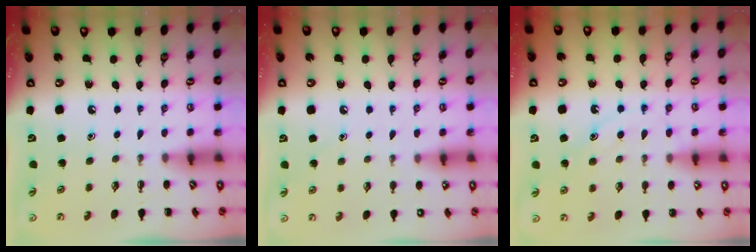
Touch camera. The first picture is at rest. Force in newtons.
{"total": 6.2, "press": 6.0, "slide": 1.7}
{"total": 12.3, "press": 12.2, "slide": 0.8}